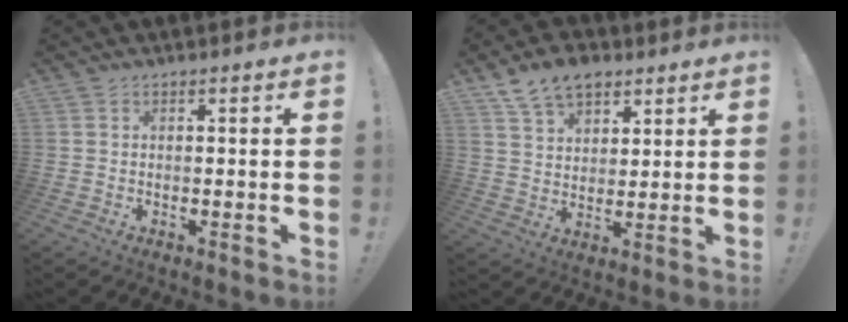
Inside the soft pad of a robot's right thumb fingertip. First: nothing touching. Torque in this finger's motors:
{"motor_torque": [1.10, 1.30, 0.10, 0.00, 0.01]}